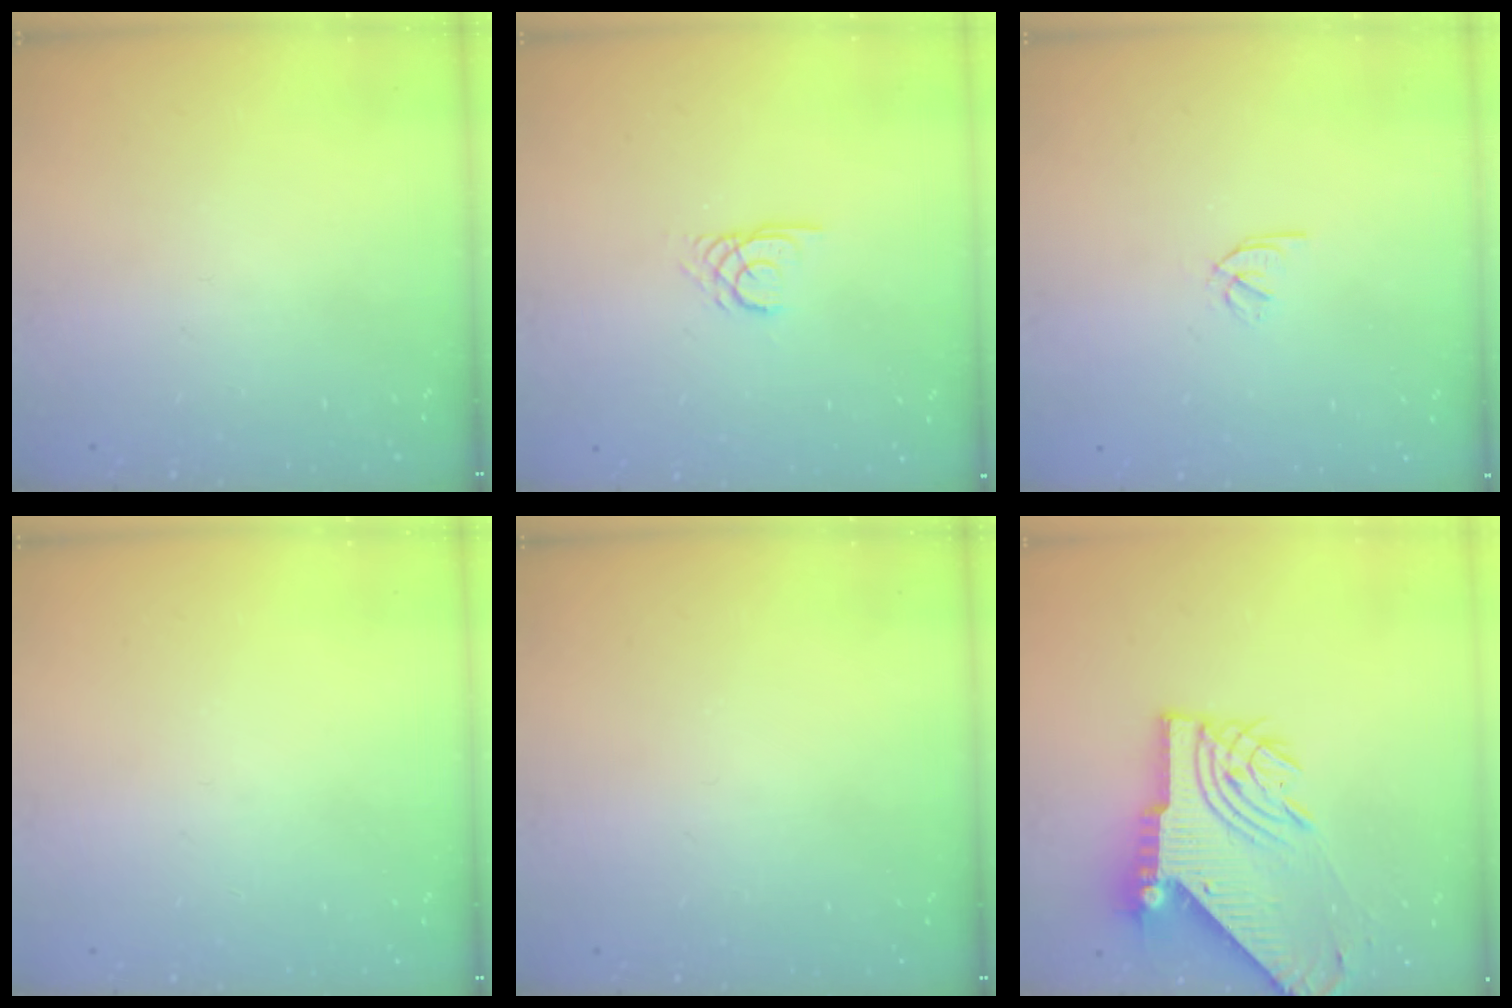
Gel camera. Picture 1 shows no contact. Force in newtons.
{"total": 2.4, "press": 2.4, "slide": 0.2}
{"total": 1.9, "press": 1.9, "slide": 0.3}
{"total": 0.0}
{"total": 0.0}
{"total": 13.2, "press": 13.1, "slide": 1.6}